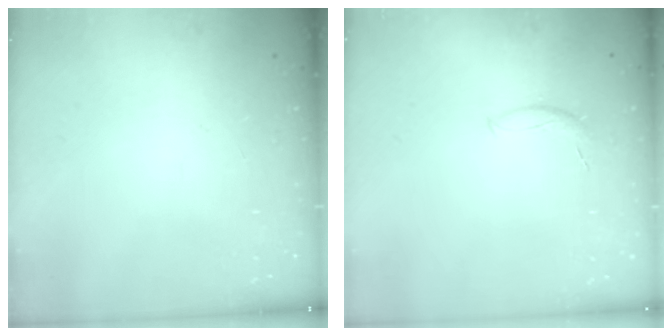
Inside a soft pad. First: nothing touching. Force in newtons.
{"total": 6.0, "press": 5.9, "slide": 0.7}